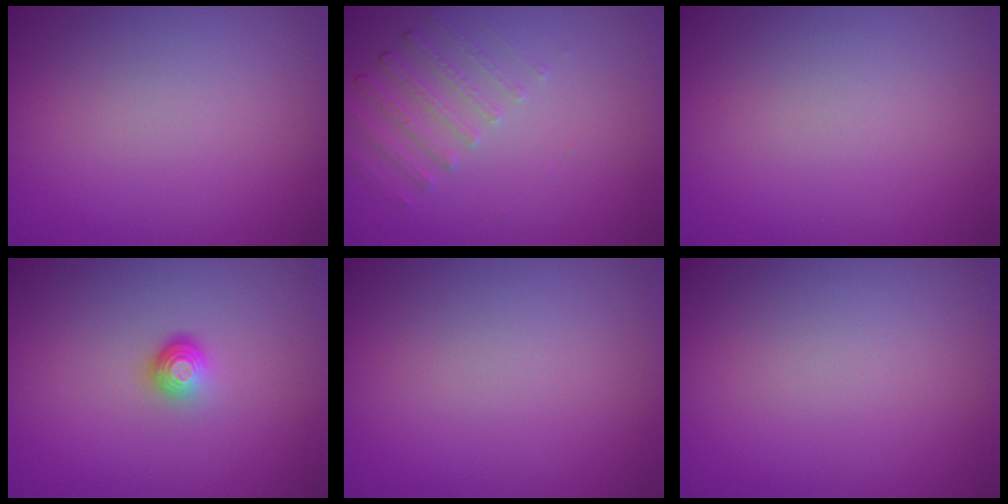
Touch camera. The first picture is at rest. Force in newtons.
{"total": 1.7, "press": 1.2, "slide": 1.2}
{"total": 0.0}
{"total": 1.7, "press": 1.2, "slide": 1.3}
{"total": 0.0}
{"total": 0.0}